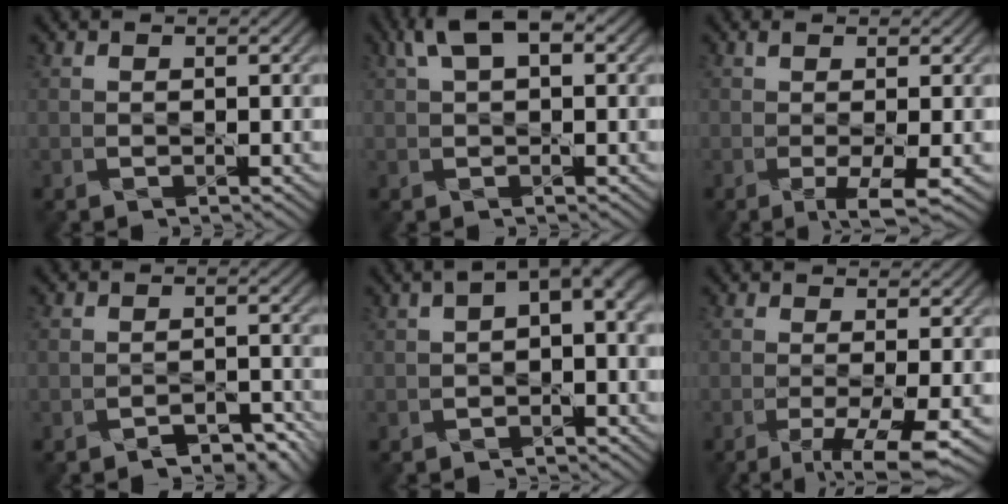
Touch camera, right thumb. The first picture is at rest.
{"total": 4.9, "force": [2.3, 2.3, 3.6], "torque": [-0.069, 0.010, 0.035]}
{"total": 3.1, "force": [-0.3, 0.3, 3.0], "torque": [-0.065, -0.001, -0.005]}
{"total": 3.9, "force": [-3.2, 1.6, 1.5], "torque": [-0.018, 0.000, -0.051]}
{"total": 4.8, "force": [0.3, 2.6, 4.0], "torque": [-0.059, -0.002, 0.000]}
{"total": 5.7, "force": [-2.5, 1.1, 5.0], "torque": [-0.094, -0.004, -0.039]}